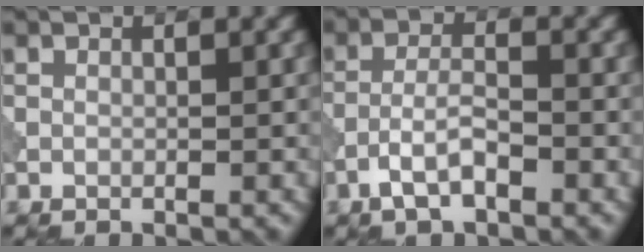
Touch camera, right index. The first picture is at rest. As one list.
[{"total": 3.2, "force": [-1.8, 0.9, 2.4], "torque": [-0.051, 0.008, -0.041]}]